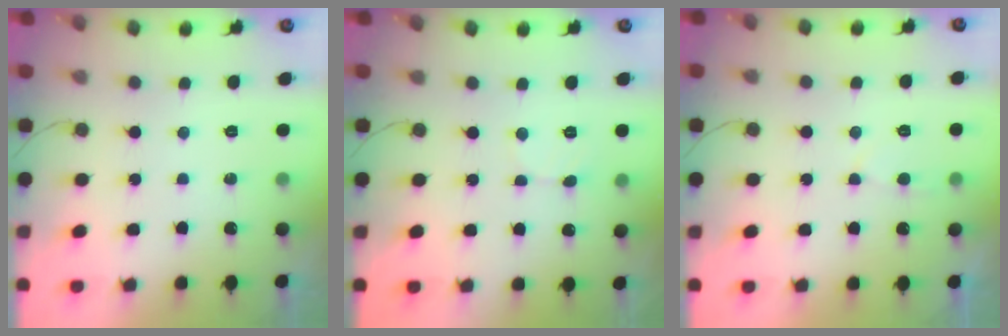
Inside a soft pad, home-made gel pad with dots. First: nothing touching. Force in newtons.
{"total": 2.4, "press": 2.4, "slide": 0.2}
{"total": 4.9, "press": 4.9, "slide": 0.3}